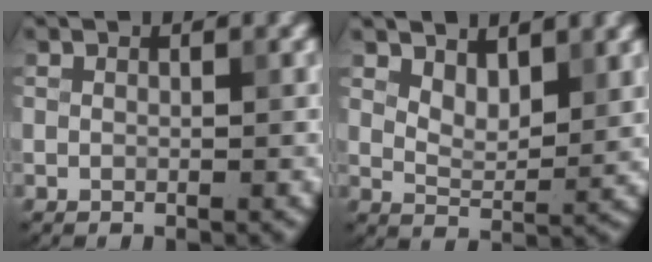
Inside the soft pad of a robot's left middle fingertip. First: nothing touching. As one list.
[{"total": 3.1, "force": [2.2, 1.2, 1.8], "torque": [-0.032, -0.008, 0.040]}]